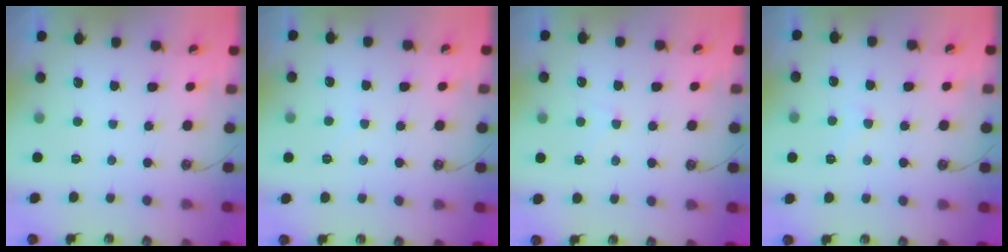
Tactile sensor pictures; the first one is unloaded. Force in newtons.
{"total": 1.7, "press": 1.6, "slide": 0.1}
{"total": 1.3, "press": 1.0, "slide": 0.9}
{"total": 1.4, "press": 1.3, "slide": 0.6}